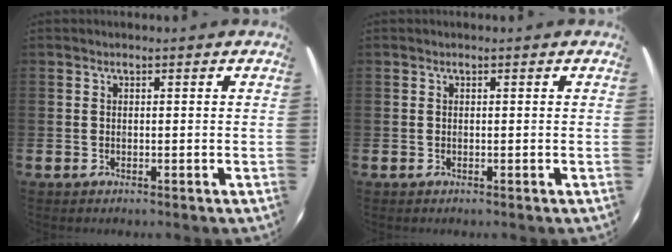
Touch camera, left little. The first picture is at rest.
{"total": 0.0}